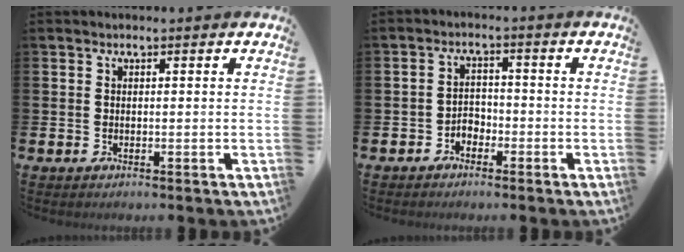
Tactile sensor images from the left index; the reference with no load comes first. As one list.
[{"total": 2.3, "force": [-1.8, 1.4, 0.4], "torque": [-0.013, 0.007, -0.041]}]